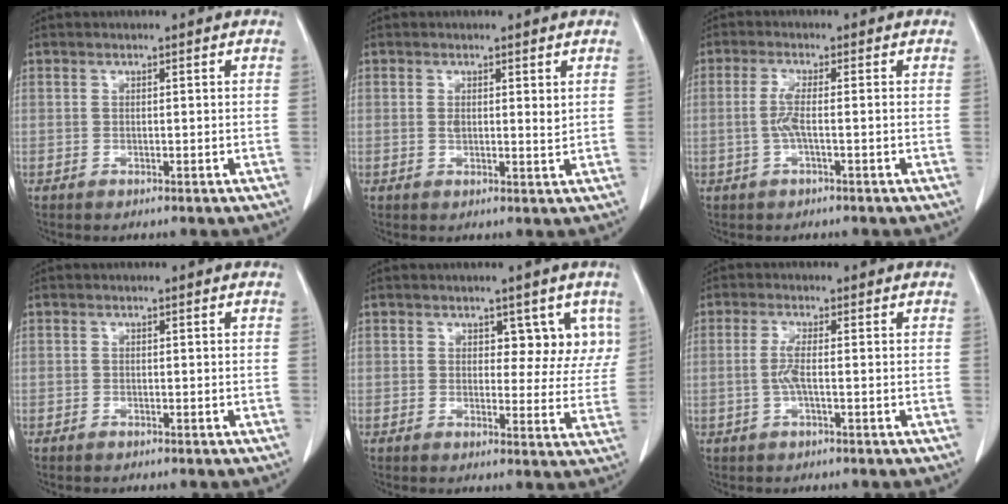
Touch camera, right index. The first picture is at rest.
{"total": 2.3, "force": [0.7, 0.7, 2.0], "torque": [-0.034, -0.006, 0.010]}
{"total": 3.1, "force": [-0.5, 0.1, 3.0], "torque": [-0.066, 0.000, -0.012]}
{"total": 0.6, "force": [-0.5, 0.2, 0.2], "torque": [-0.010, -0.001, -0.010]}
{"total": 5.6, "force": [2.9, 3.5, 3.3], "torque": [-0.014, 0.002, 0.032]}
{"total": 2.8, "force": [-0.4, 0.1, 2.7], "torque": [-0.061, -0.001, -0.011]}